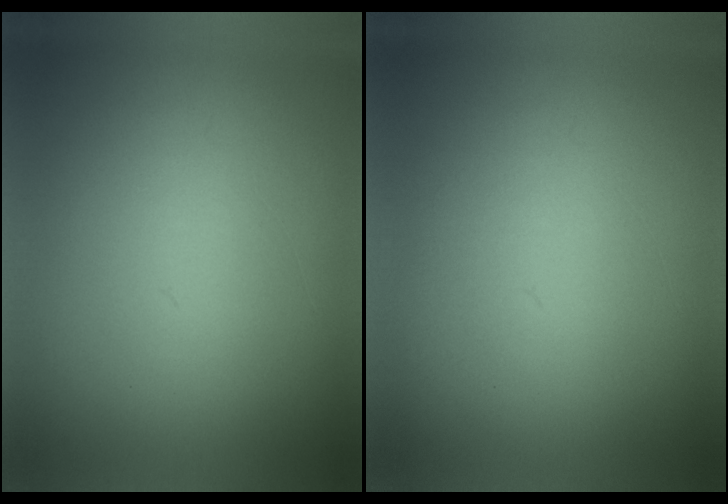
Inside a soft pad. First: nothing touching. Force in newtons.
{"total": 1.1}